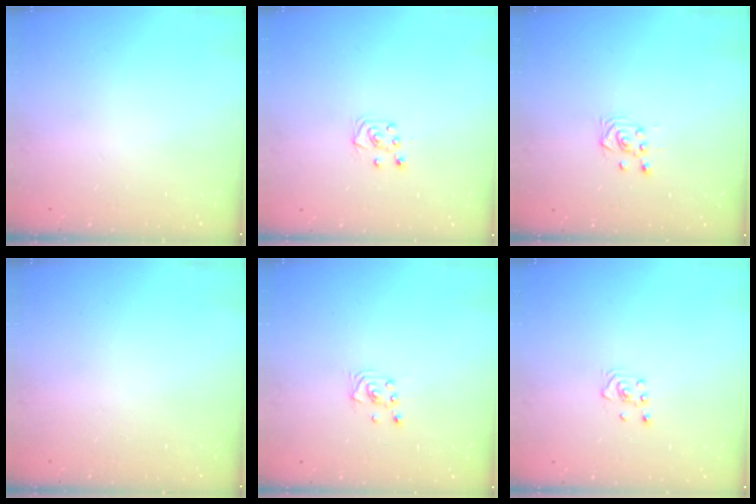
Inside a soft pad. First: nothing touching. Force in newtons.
{"total": 5.8, "press": 5.7, "slide": 0.6}
{"total": 3.6, "press": 3.5, "slide": 1.2}
{"total": 0.0}
{"total": 2.0, "press": 2.0, "slide": 0.1}
{"total": 2.8, "press": 2.6, "slide": 1.1}